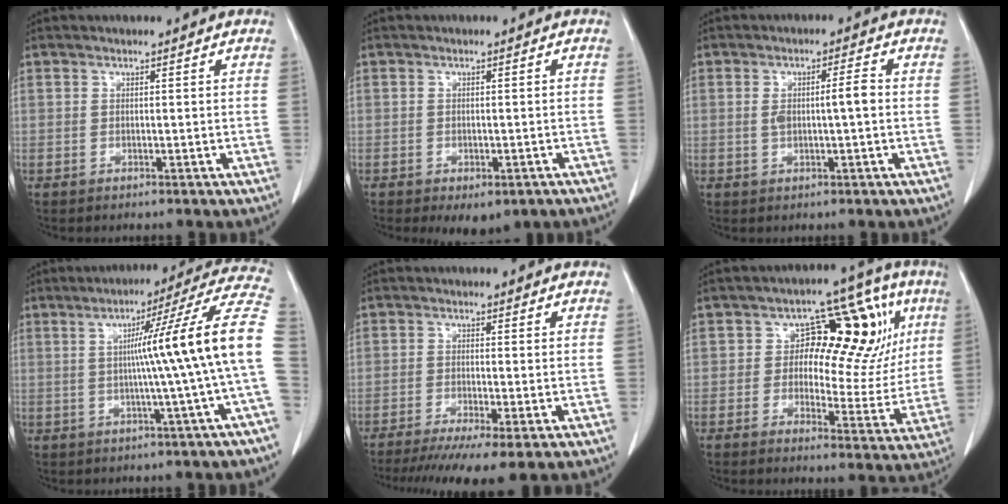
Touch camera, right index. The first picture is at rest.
{"total": 4.4, "force": [-2.9, 2.4, 2.3], "torque": [-0.017, -0.002, -0.033]}
{"total": 4.0, "force": [0.2, 0.6, 4.0], "torque": [-0.072, 0.013, 0.009]}
{"total": 15.5, "force": [-0.4, -2.7, 15.3], "torque": [-0.193, 0.018, -0.011]}
{"total": 9.4, "force": [-6.6, 0.5, 6.6], "torque": [-0.098, -0.020, -0.106]}
{"total": 14.9, "force": [4.0, 7.9, 12.0], "torque": [-0.126, 0.037, 0.053]}